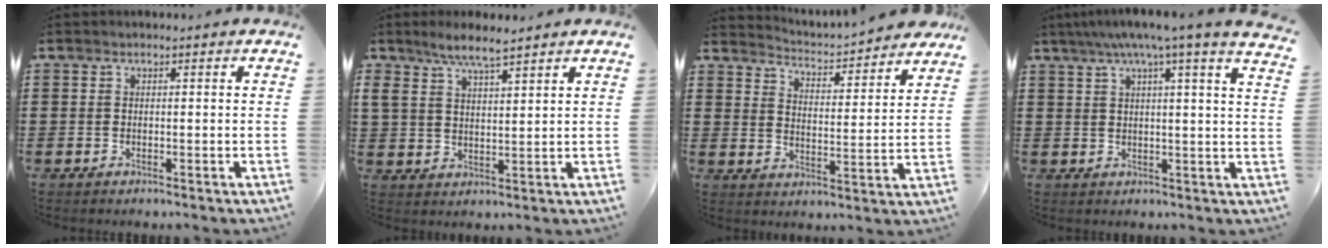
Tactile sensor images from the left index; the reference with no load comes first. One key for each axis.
{"total": 5.6, "fx": 4.5, "fy": 1.0, "fz": 3.2, "tx": -0.074, "ty": -0.002, "tz": 0.080}
{"total": 3.2, "fx": 3.2, "fy": -0.2, "fz": 0.0, "tx": -0.023, "ty": -0.036, "tz": 0.047}
{"total": 6.1, "fx": 4.4, "fy": -0.2, "fz": 4.2, "tx": -0.089, "ty": -0.018, "tz": 0.072}